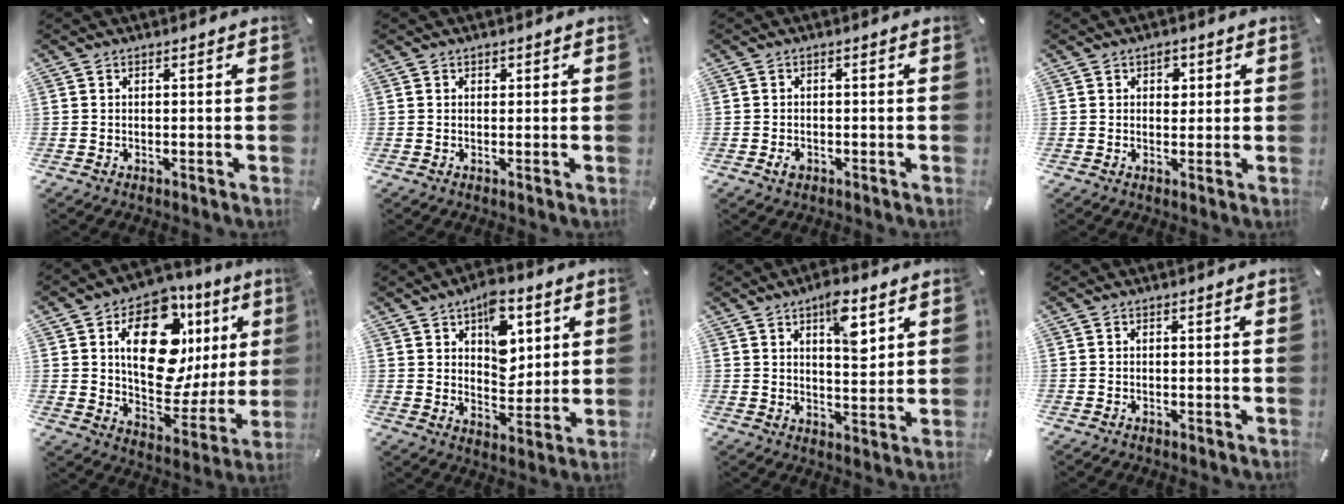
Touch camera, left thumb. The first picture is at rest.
{"total": 0.7, "force": [0.2, 0.6, 0.1], "torque": [0.008, 0.000, 0.002]}
{"total": 1.8, "force": [-0.8, 1.2, 1.0], "torque": [-0.019, 0.004, -0.015]}
{"total": 2.8, "force": [0.8, 2.2, 1.5], "torque": [-0.002, -0.006, 0.004]}
{"total": 20.6, "force": [7.3, 12.3, 14.7], "torque": [-0.214, -0.044, 0.123]}
{"total": 11.8, "force": [5.7, 7.7, 6.9], "torque": [-0.090, -0.023, 0.099]}
{"total": 8.6, "force": [4.9, 3.7, 6.1], "torque": [-0.076, -0.029, 0.076]}
{"total": 0.0}